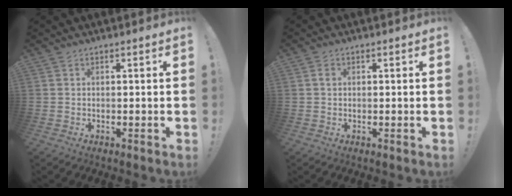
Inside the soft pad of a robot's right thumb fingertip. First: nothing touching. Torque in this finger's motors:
{"motor_torque": [0.57, -0.72, 0.13, -0.25, 0.00]}